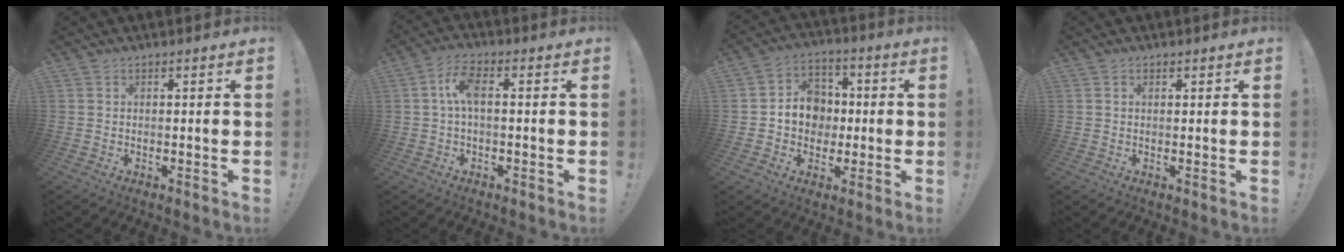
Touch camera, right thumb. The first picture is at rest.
{"total": 6.6, "force": [0.4, 2.6, 6.1], "torque": [-0.123, 0.014, 0.008]}
{"total": 10.4, "force": [-0.7, 9.4, 4.3], "torque": [-0.061, 0.012, -0.005]}
{"total": 0.7, "force": [0.5, 0.4, 0.3], "torque": [-0.005, 0.001, 0.009]}